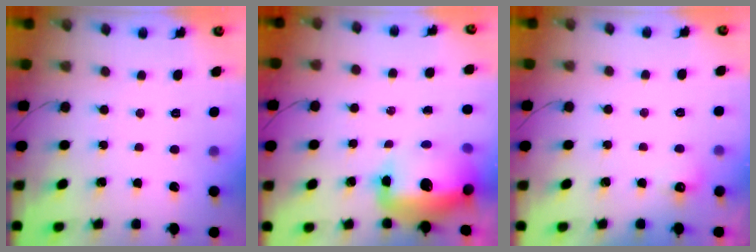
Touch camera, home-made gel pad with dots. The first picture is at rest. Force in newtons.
{"total": 16.5, "press": 16.0, "slide": 4.3}
{"total": 3.9, "press": 3.7, "slide": 1.0}